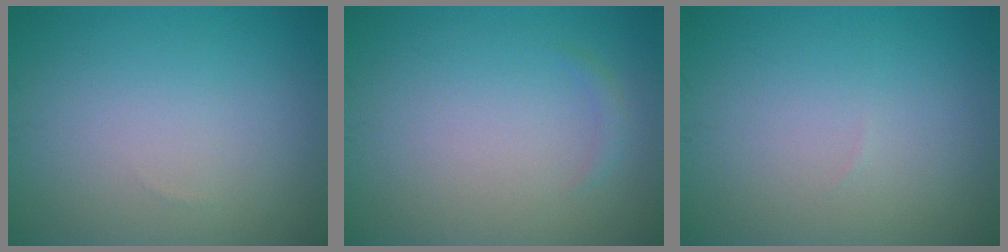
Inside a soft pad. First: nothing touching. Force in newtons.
{"total": 0.7, "press": 0.7, "slide": 0.1}
{"total": 0.0}